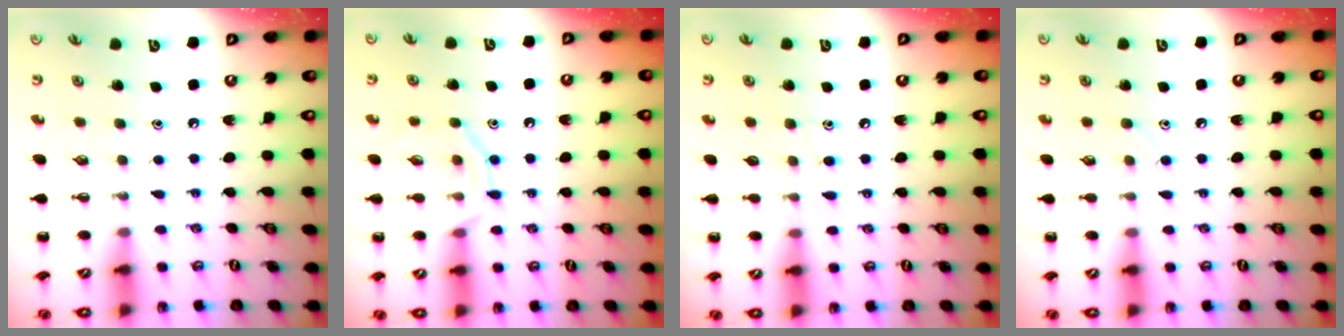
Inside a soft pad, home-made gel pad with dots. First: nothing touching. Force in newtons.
{"total": 8.2, "press": 8.1, "slide": 0.9}
{"total": 4.2, "press": 3.8, "slide": 1.7}
{"total": 4.5, "press": 4.2, "slide": 1.6}